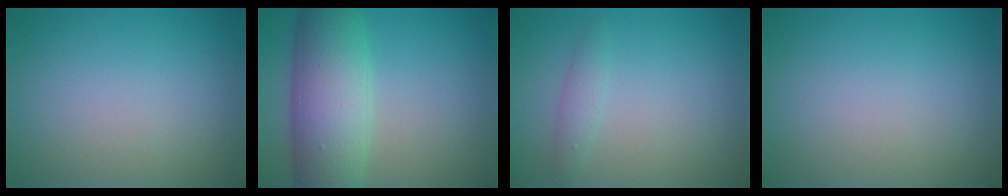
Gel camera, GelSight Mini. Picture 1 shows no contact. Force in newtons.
{"total": 8.4, "press": 8.4, "slide": 0.2}
{"total": 1.3, "press": 1.3, "slide": 0.0}
{"total": 0.0}